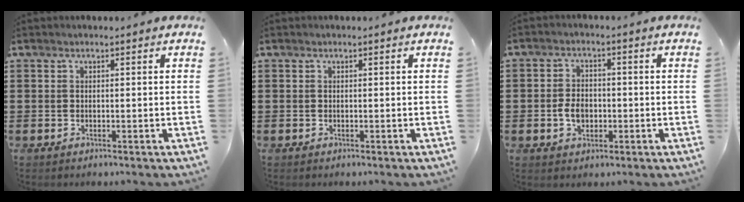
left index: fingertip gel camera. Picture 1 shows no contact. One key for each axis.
{"total": 0.0}
{"total": 3.9, "fx": -0.8, "fy": 2.7, "fz": 2.7, "tx": -0.053, "ty": -0.001, "tz": -0.020}